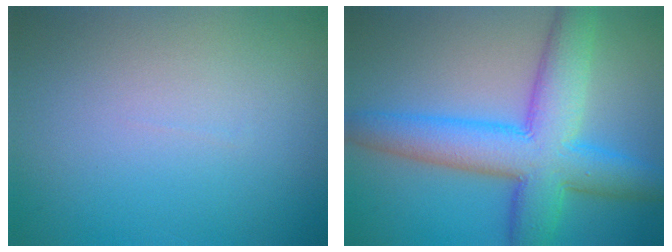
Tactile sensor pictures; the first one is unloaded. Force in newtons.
{"total": 9.3, "press": 9.3, "slide": 0.1}